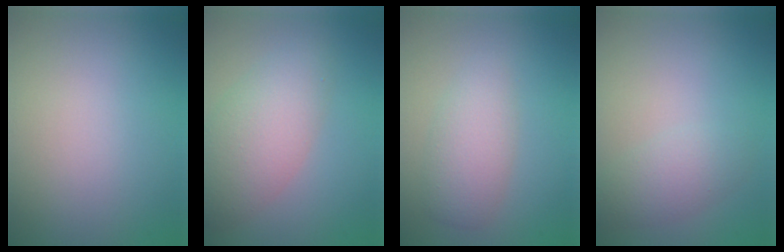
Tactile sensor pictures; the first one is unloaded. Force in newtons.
{"total": 5.4, "press": 5.4, "slide": 0.1}
{"total": 3.2, "press": 3.2, "slide": 0.1}
{"total": 2.2, "press": 2.2, "slide": 0.1}